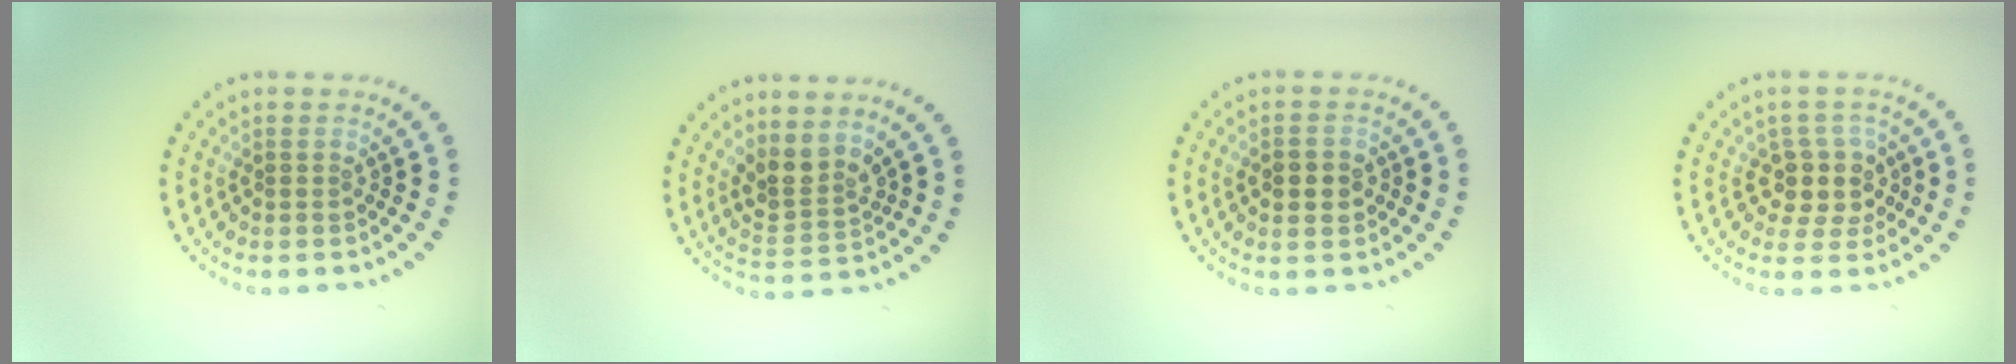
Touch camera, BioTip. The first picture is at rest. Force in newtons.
{"total": 2.7, "press": 2.1, "slide": 1.6}
{"total": 2.4, "press": 2.4, "slide": 0.0}
{"total": 3.1, "press": 2.5, "slide": 1.7}